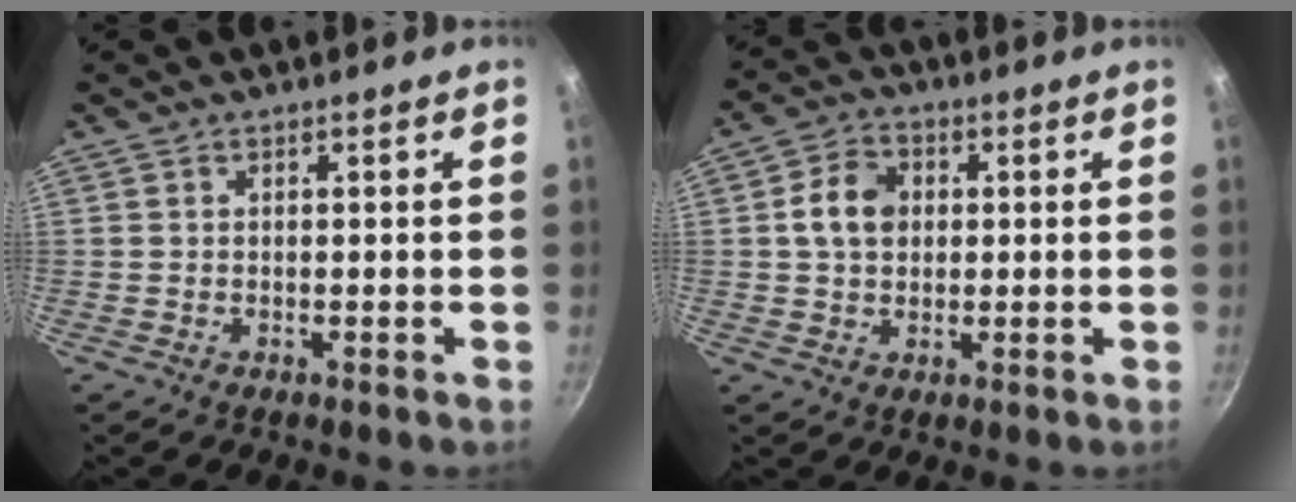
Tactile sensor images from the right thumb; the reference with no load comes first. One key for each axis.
{"total": 7.4, "fx": 1.0, "fy": 5.8, "fz": 4.5, "tx": -0.062, "ty": 0.011, "tz": 0.010}